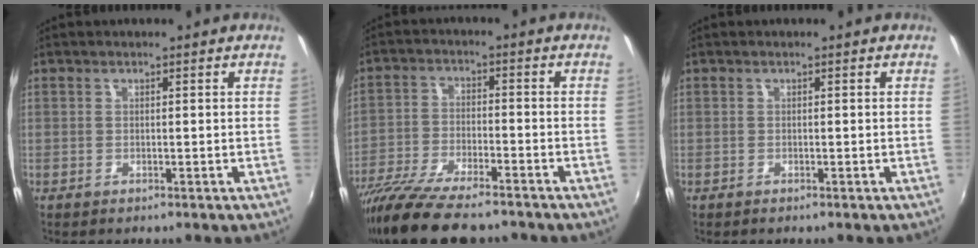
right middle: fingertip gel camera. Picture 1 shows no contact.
{"total": 16.0, "force": [-13.1, 3.6, 8.5], "torque": [-0.180, -0.038, -0.230]}
{"total": 0.0}